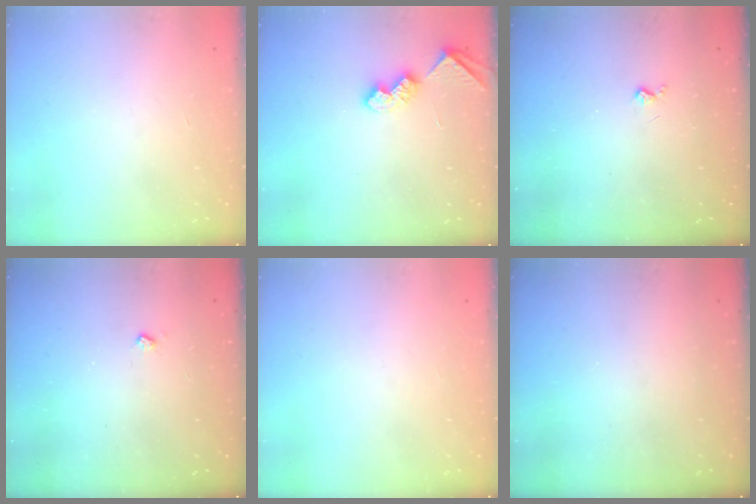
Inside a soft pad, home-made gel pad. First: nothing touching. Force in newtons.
{"total": 7.2, "press": 7.2, "slide": 0.5}
{"total": 2.6, "press": 2.6, "slide": 0.5}
{"total": 3.8, "press": 3.7, "slide": 0.7}
{"total": 0.0}
{"total": 0.0}